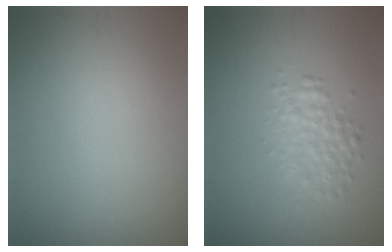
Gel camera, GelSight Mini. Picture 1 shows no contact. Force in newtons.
{"total": 2.5, "press": 2.5, "slide": 0.1}